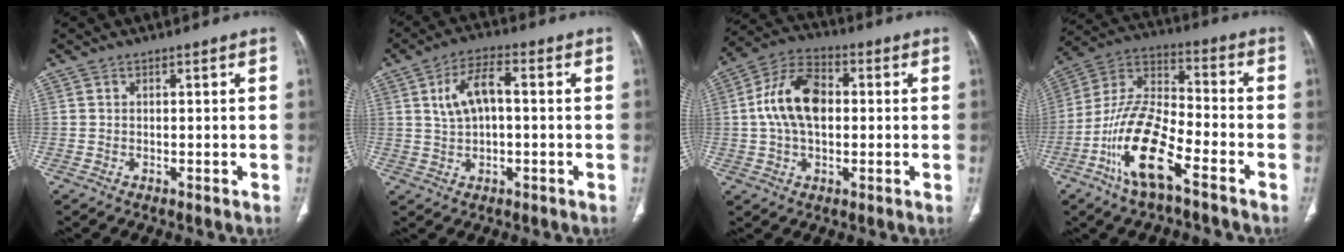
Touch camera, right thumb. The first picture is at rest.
{"total": 7.5, "force": [1.1, 3.7, 6.5], "torque": [-0.122, 0.018, 0.017]}
{"total": 12.6, "force": [0.9, 7.8, 9.8], "torque": [-0.180, 0.025, 0.010]}
{"total": 15.9, "force": [-8.0, 5.6, 12.6], "torque": [-0.251, 0.050, -0.156]}